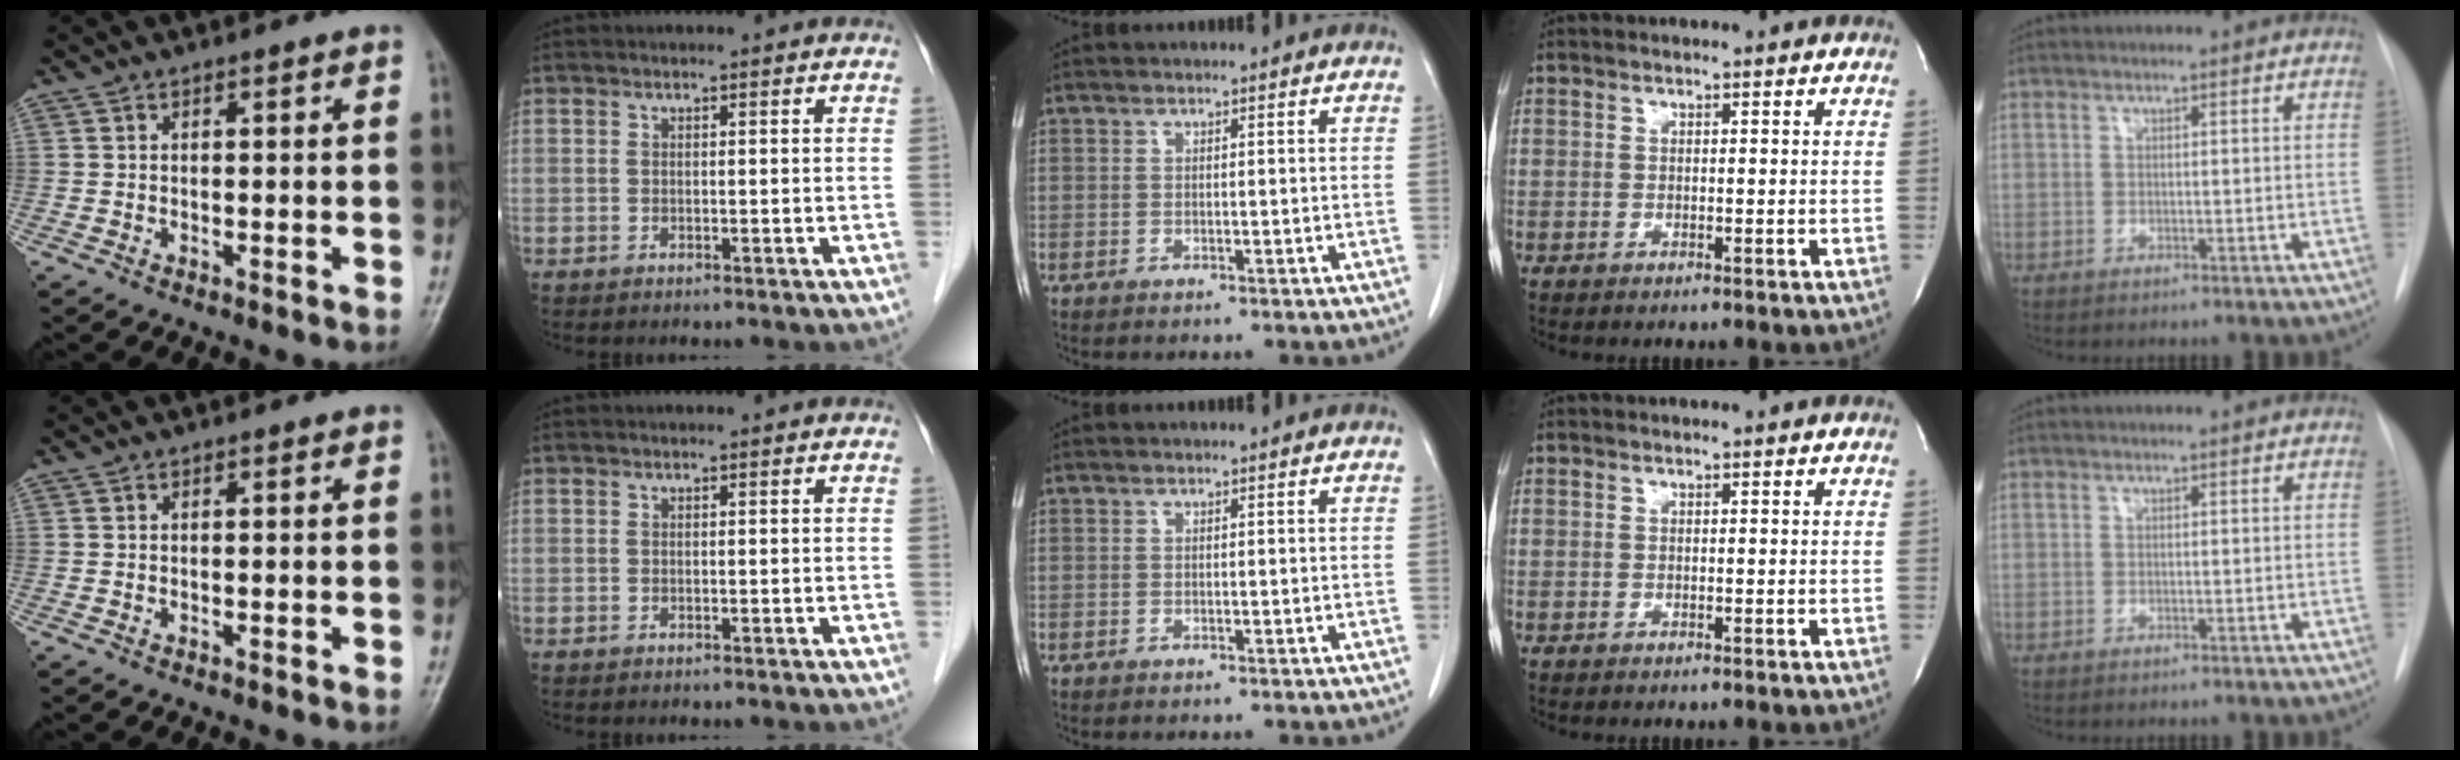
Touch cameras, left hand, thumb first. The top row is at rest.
{}